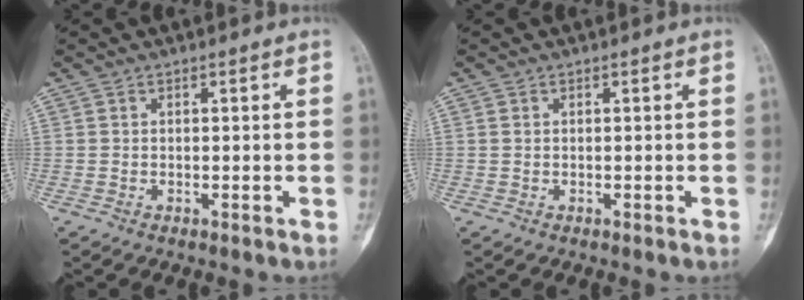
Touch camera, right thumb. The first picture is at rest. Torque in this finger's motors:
{"motor_torque": [-0.55, 0.19, 0.41, 0.00, -0.03]}